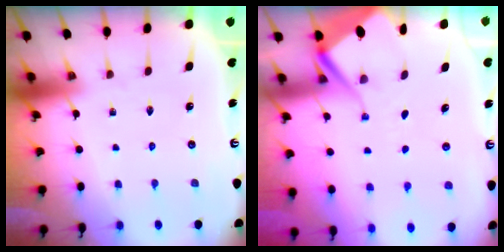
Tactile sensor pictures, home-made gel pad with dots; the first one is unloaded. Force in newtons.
{"total": 5.7, "press": 5.6, "slide": 0.7}